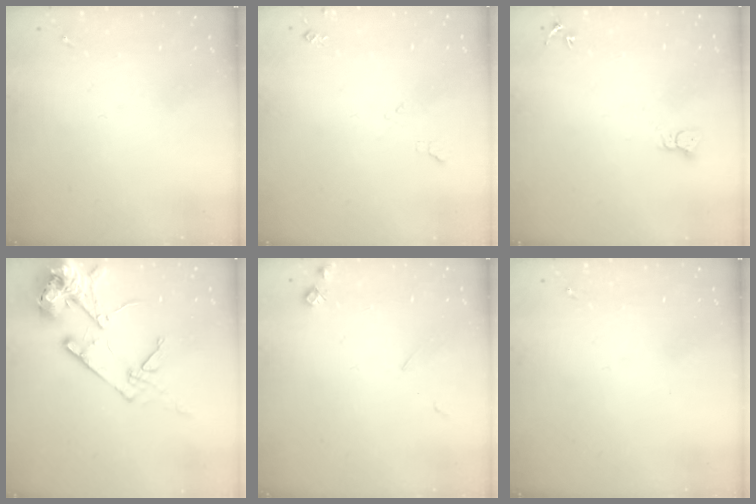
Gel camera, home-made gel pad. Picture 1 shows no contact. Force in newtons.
{"total": 5.1, "press": 5.1, "slide": 0.8}
{"total": 2.3, "press": 2.3, "slide": 0.2}
{"total": 16.6, "press": 16.5, "slide": 2.3}
{"total": 5.6, "press": 5.6, "slide": 0.8}
{"total": 0.0}